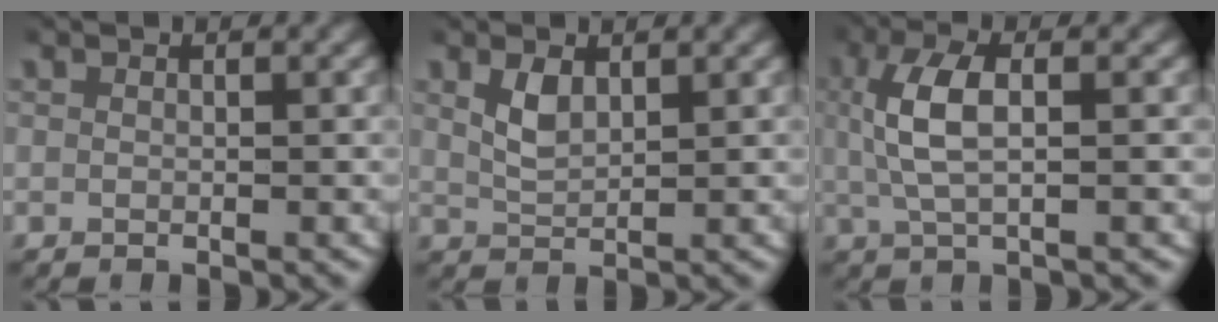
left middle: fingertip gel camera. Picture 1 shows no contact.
{"total": 1.8, "force": [0.9, 0.8, 1.3], "torque": [-0.027, -0.004, 0.022]}
{"total": 4.4, "force": [0.6, 1.5, 4.1], "torque": [-0.085, 0.007, 0.010]}